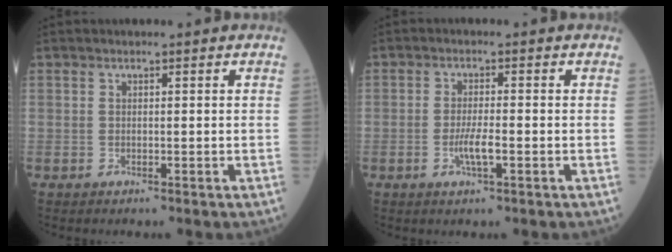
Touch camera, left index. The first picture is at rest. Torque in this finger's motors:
{"motor_torque": [0.66, 0.25, 0.09, 0.03]}